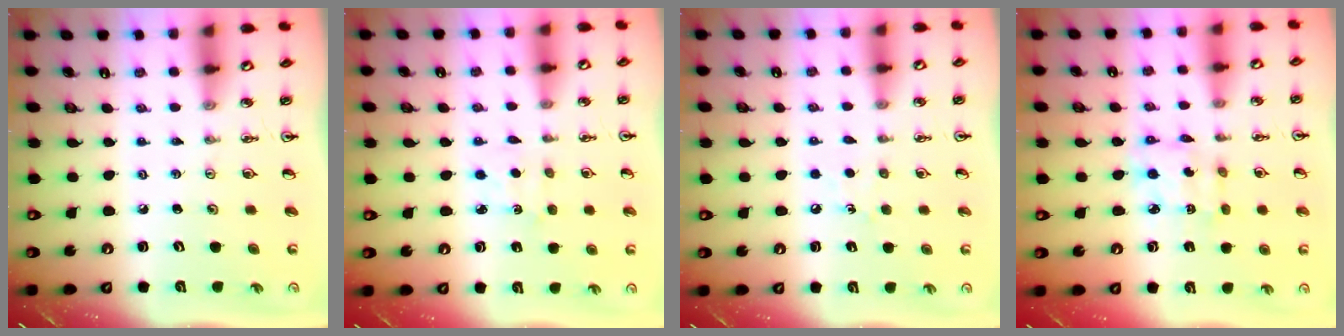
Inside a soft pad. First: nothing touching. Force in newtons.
{"total": 4.3, "press": 4.3, "slide": 0.3}
{"total": 6.2, "press": 6.2, "slide": 0.7}
{"total": 4.2, "press": 4.2, "slide": 0.3}